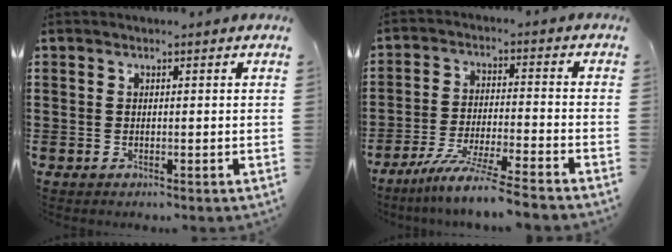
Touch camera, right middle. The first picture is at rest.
{"total": 7.4, "force": [-6.5, -0.9, 3.4], "torque": [-0.073, -0.019, -0.126]}